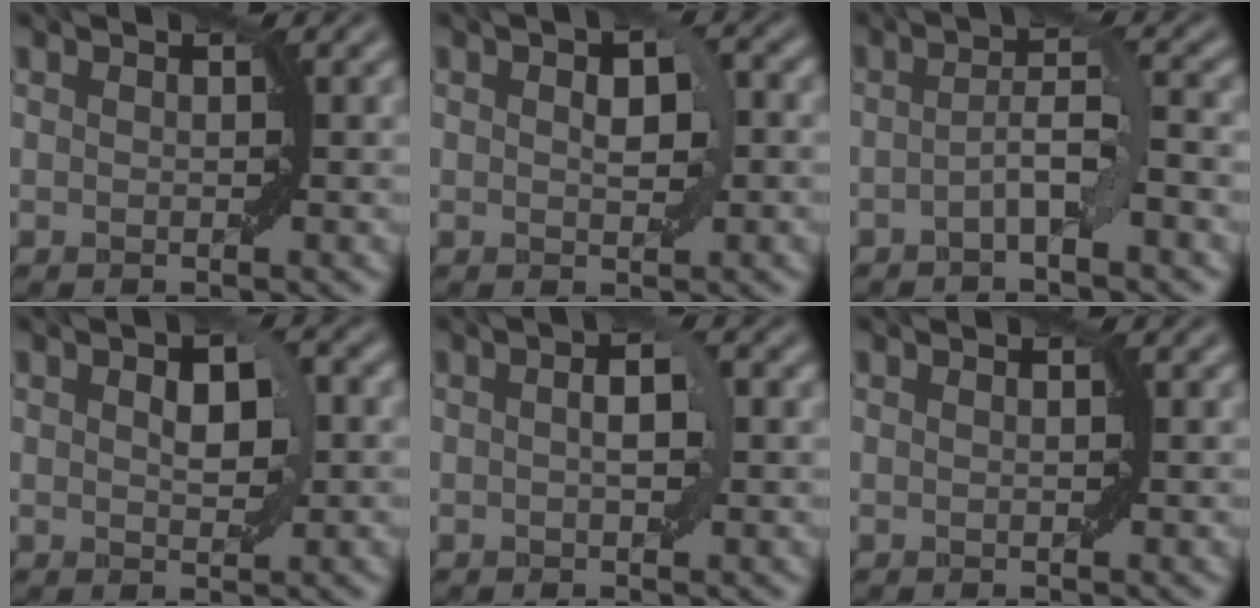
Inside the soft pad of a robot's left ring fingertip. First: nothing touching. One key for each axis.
{"total": 2.9, "fx": 0.4, "fy": 1.5, "fz": 2.5, "tx": -0.036, "ty": 0.005, "tz": 0.007}
{"total": 3.1, "fx": -1.0, "fy": 0.3, "fz": 2.9, "tx": -0.051, "ty": 0.013, "tz": -0.024}
{"total": 3.4, "fx": 0.7, "fy": 1.7, "fz": 2.9, "tx": -0.043, "ty": 0.005, "tz": 0.013}
{"total": 2.5, "fx": 0.3, "fy": 0.8, "fz": 2.3, "tx": -0.035, "ty": 0.006, "tz": 0.002}
{"total": 0.0}